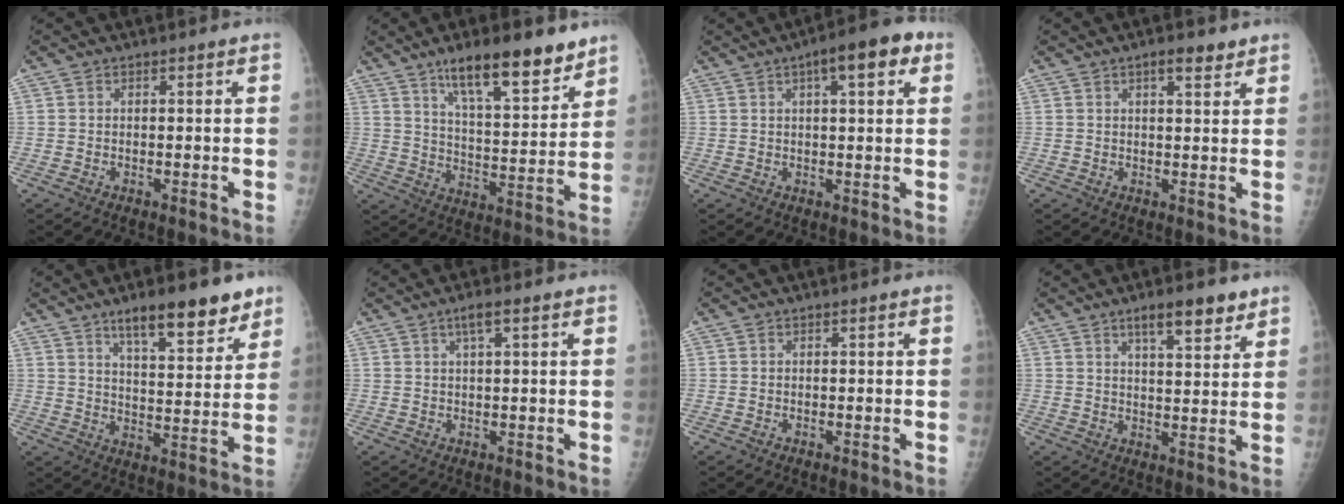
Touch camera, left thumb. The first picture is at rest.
{"total": 15.8, "force": [11.0, 4.3, 10.6], "torque": [-0.136, -0.065, 0.183]}
{"total": 8.9, "force": [3.9, 2.9, 7.5], "torque": [-0.089, 0.010, 0.046]}
{"total": 3.8, "force": [2.5, 1.3, 2.5], "torque": [-0.028, -0.012, 0.035]}
{"total": 13.6, "force": [9.4, 4.3, 9.0], "torque": [-0.096, -0.053, 0.144]}
{"total": 3.0, "force": [1.4, 0.6, 2.5], "torque": [-0.046, 0.002, 0.026]}
{"total": 0.0}
{"total": 6.4, "force": [4.2, 2.0, 4.3], "torque": [-0.047, -0.023, 0.060]}